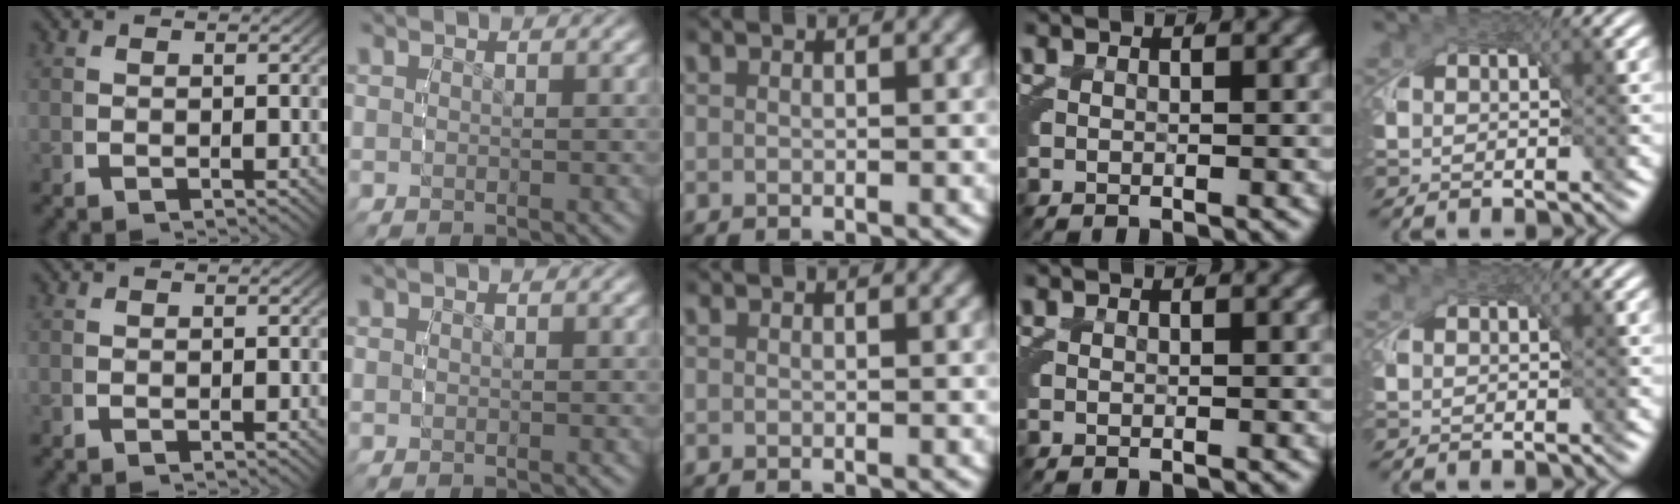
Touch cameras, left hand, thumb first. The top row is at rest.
{}